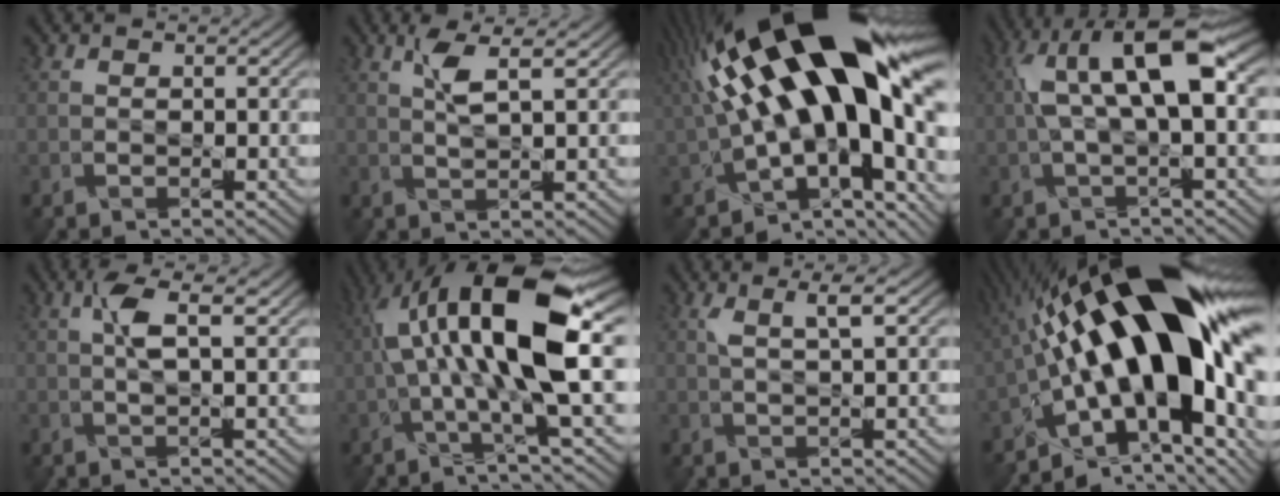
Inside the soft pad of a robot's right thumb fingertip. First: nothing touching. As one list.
[{"total": 2.6, "force": [1.6, -0.1, 2.1], "torque": [-0.048, 0.005, 0.035]}, {"total": 19.8, "force": [4.2, 8.3, 17.5], "torque": [-0.268, 0.014, 0.071]}, {"total": 10.3, "force": [2.1, 3.2, 9.6], "torque": [-0.186, 0.012, 0.039]}, {"total": 2.6, "force": [1.2, 0.1, 2.4], "torque": [-0.051, 0.010, 0.021]}, {"total": 14.1, "force": [2.4, 3.4, 13.4], "torque": [-0.247, 0.014, 0.041]}, {"total": 2.6, "force": [1.4, 0.1, 2.2], "torque": [-0.036, 0.010, 0.025]}, {"total": 20.1, "force": [0.3, 8.5, 18.2], "torque": [-0.290, 0.014, -0.014]}]